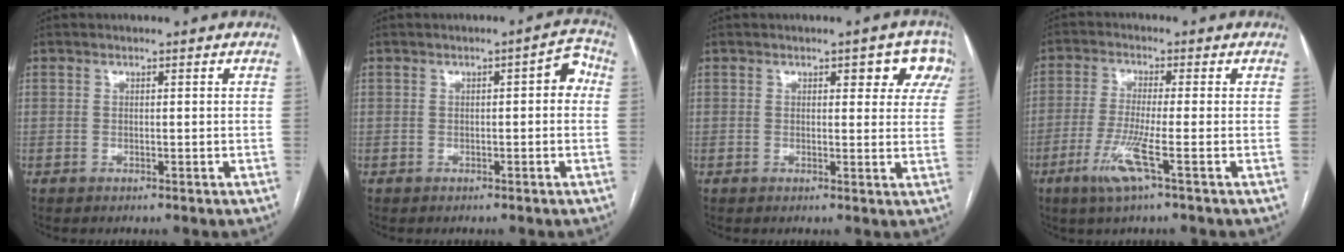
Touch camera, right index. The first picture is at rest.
{"total": 3.7, "force": [0.3, 1.2, 3.5], "torque": [-0.034, 0.019, -0.003]}
{"total": 5.9, "force": [3.0, 2.8, 4.3], "torque": [-0.029, 0.011, 0.024]}
{"total": 6.6, "force": [-3.0, -0.4, 5.9], "torque": [-0.120, -0.018, -0.063]}